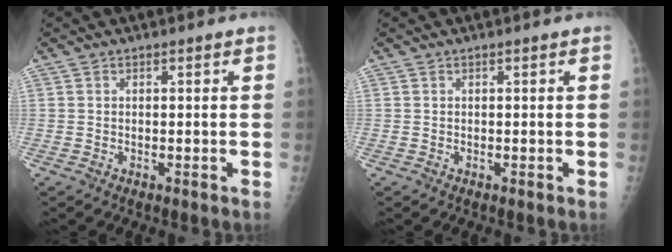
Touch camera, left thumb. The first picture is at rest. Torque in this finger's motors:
{"motor_torque": [0.00, 0.00, -0.02, -0.04, 0.00]}